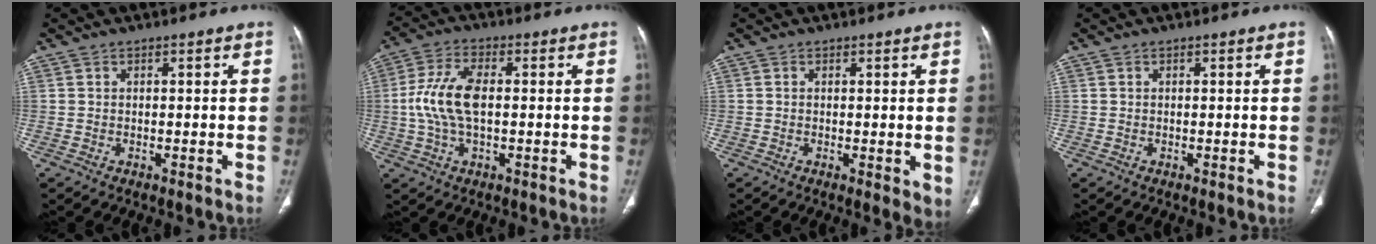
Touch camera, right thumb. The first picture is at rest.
{"total": 9.6, "force": [0.1, 4.6, 8.4], "torque": [-0.186, 0.015, 0.000]}
{"total": 2.8, "force": [0.0, 1.0, 2.7], "torque": [-0.038, -0.011, -0.001]}
{"total": 0.0}